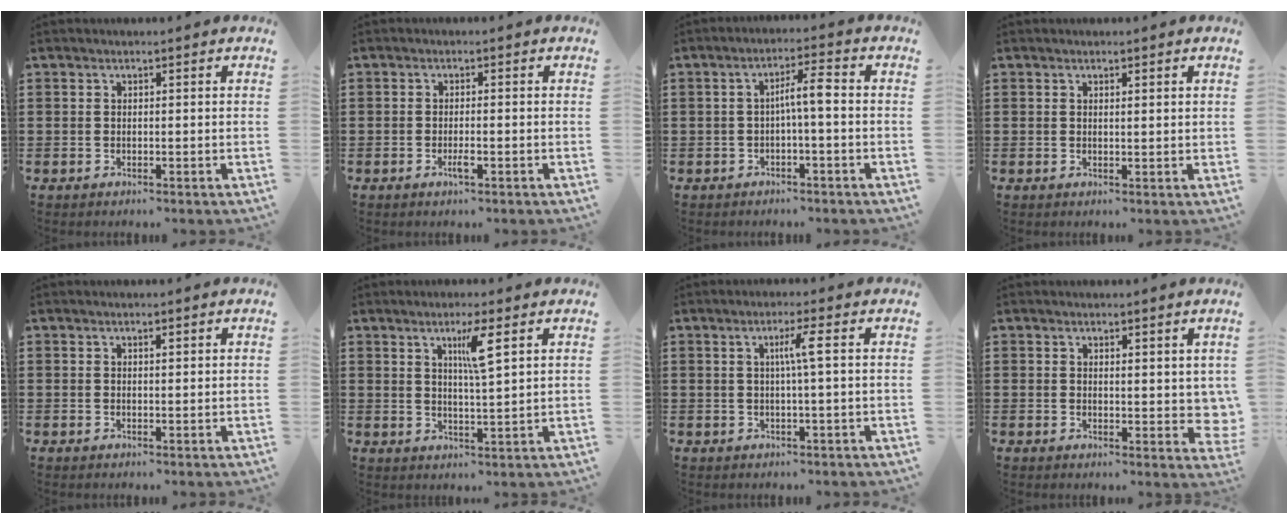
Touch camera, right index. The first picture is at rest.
{"total": 1.8, "force": [-0.8, 0.1, 1.6], "torque": [-0.034, -0.005, -0.016]}
{"total": 4.3, "force": [-0.6, 0.4, 4.3], "torque": [-0.080, 0.007, -0.016]}
{"total": 0.7, "force": [0.5, 0.1, 0.5], "torque": [-0.009, 0.000, 0.009]}
{"total": 0.6, "force": [0.3, 0.2, 0.5], "torque": [-0.010, 0.001, 0.006]}
{"total": 5.0, "force": [2.4, 0.2, 4.3], "torque": [-0.076, -0.005, 0.034]}
{"total": 3.6, "force": [0.6, -0.4, 3.5], "torque": [-0.066, -0.001, 0.004]}
{"total": 2.8, "force": [2.0, 1.5, 1.4], "torque": [-0.016, -0.001, 0.034]}